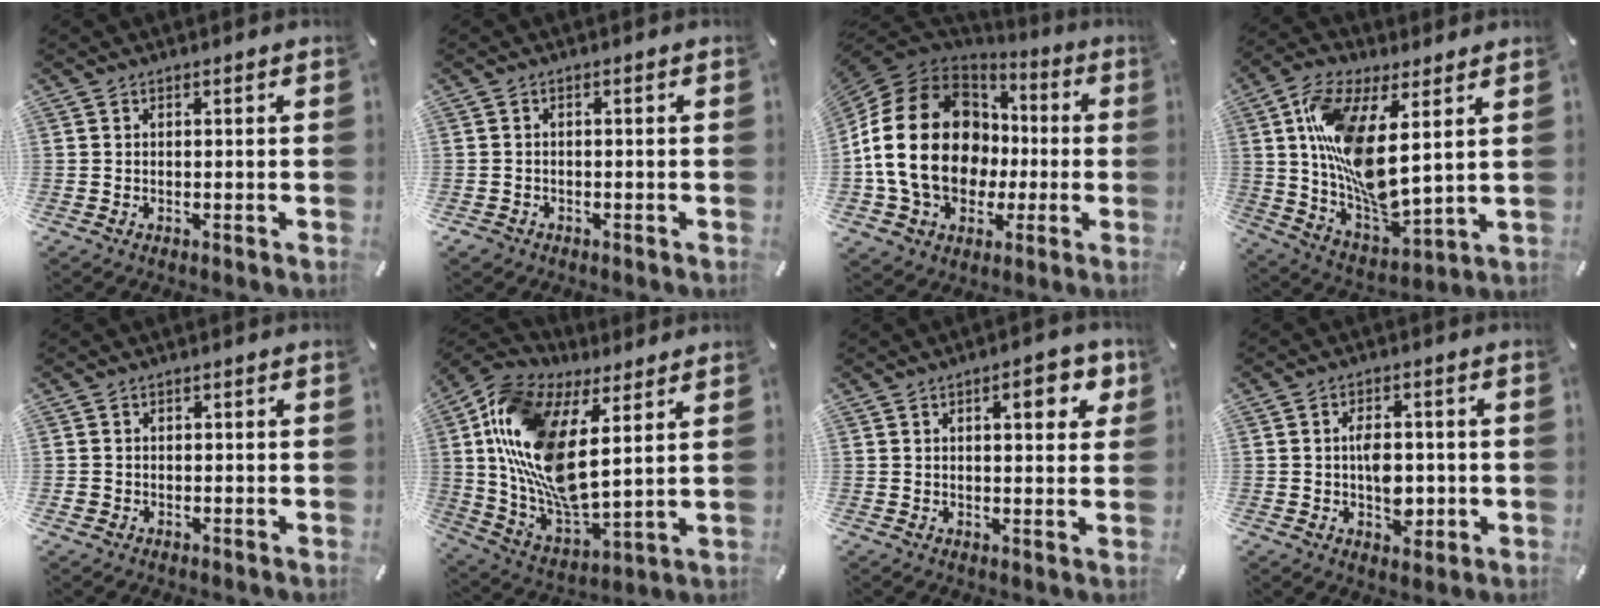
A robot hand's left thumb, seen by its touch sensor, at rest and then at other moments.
{"total": 1.6, "force": [-0.9, 1.3, 0.4], "torque": [-0.008, 0.006, -0.021]}
{"total": 24.2, "force": [-0.8, 18.5, 15.6], "torque": [-0.328, 0.012, -0.004]}
{"total": 16.4, "force": [5.7, 6.9, 13.8], "torque": [-0.287, -0.034, 0.100]}
{"total": 1.4, "force": [-0.2, 1.3, 0.2], "torque": [-0.004, 0.005, -0.008]}
{"total": 17.9, "force": [5.9, 9.6, 13.9], "torque": [-0.339, -0.048, 0.100]}
{"total": 7.6, "force": [3.1, 3.2, 6.1], "torque": [-0.076, -0.008, 0.043]}
{"total": 7.2, "force": [-0.8, 4.9, 5.2], "torque": [-0.060, 0.001, -0.015]}